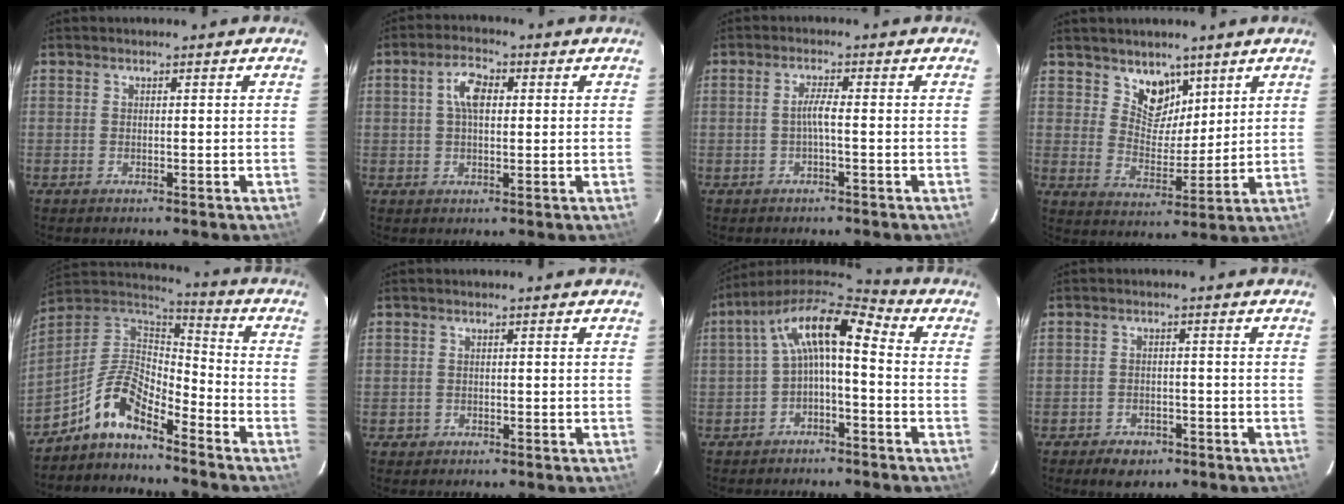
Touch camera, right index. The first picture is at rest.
{"total": 5.1, "force": [1.0, 2.7, 4.2], "torque": [-0.079, 0.016, 0.020]}
{"total": 2.1, "force": [-0.7, -0.2, 1.9], "torque": [-0.039, 0.002, -0.014]}
{"total": 7.2, "force": [5.0, 4.7, 2.3], "torque": [-0.025, -0.014, 0.091]}
{"total": 10.7, "force": [-7.8, 3.5, 6.5], "torque": [-0.141, 0.025, -0.160]}
{"total": 0.9, "force": [-0.1, 0.9, 0.0], "torque": [0.002, 0.004, 0.001]}
{"total": 10.8, "force": [-0.2, 4.0, 10.0], "torque": [-0.195, 0.029, -0.011]}
{"total": 4.8, "force": [-3.2, 3.1, 1.7], "torque": [-0.044, 0.006, -0.041]}